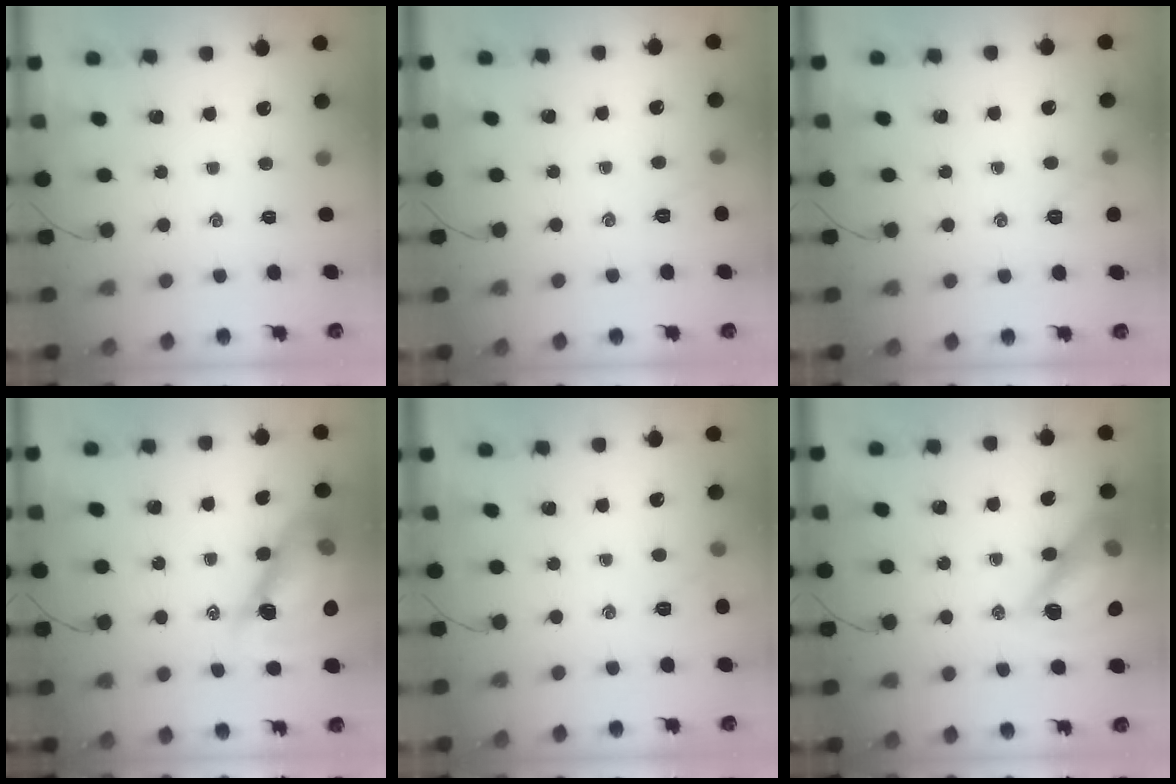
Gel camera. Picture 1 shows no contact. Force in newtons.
{"total": 5.0, "press": 4.8, "slide": 1.2}
{"total": 5.3, "press": 5.2, "slide": 1.2}
{"total": 19.3, "press": 18.5, "slide": 5.4}
{"total": 6.5, "press": 6.3, "slide": 1.6}
{"total": 17.6, "press": 17.1, "slide": 3.9}